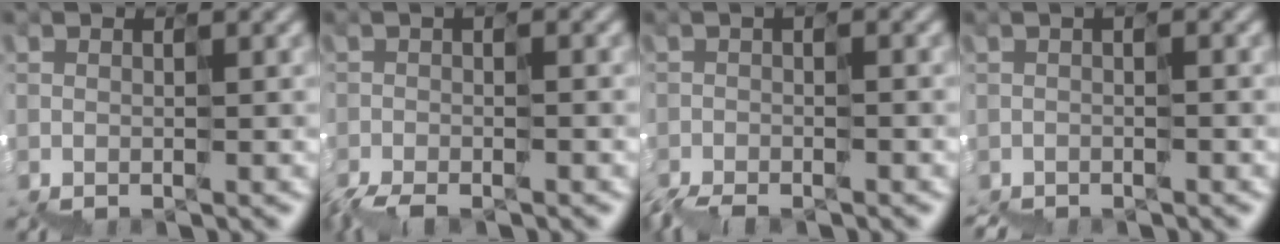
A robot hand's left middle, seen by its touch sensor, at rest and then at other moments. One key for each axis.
{"total": 2.2, "fx": -2.1, "fy": 0.0, "fz": 0.5, "tx": -0.012, "ty": 0.004, "tz": -0.042}
{"total": 2.5, "fx": -2.5, "fy": 0.0, "fz": 0.4, "tx": -0.011, "ty": 0.003, "tz": -0.045}
{"total": 1.9, "fx": -1.8, "fy": 0.2, "fz": 0.4, "tx": 0.003, "ty": 0.003, "tz": -0.014}